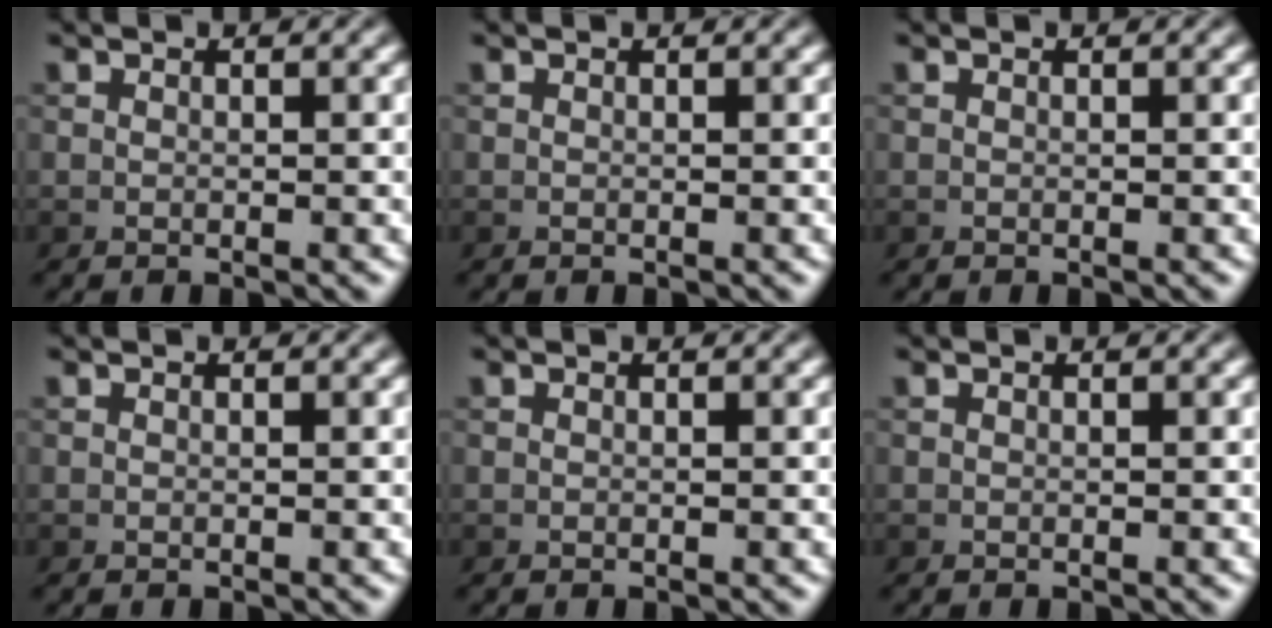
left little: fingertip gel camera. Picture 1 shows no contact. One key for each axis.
{"total": 0.0}
{"total": 0.0}
{"total": 0.0}
{"total": 0.0}
{"total": 0.0}